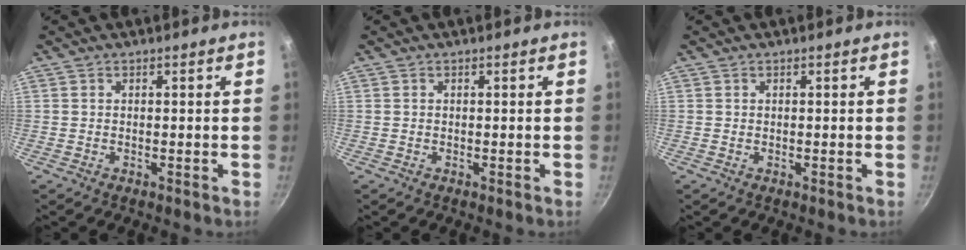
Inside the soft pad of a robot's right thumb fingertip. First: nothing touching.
{"total": 0.0}
{"total": 0.0}